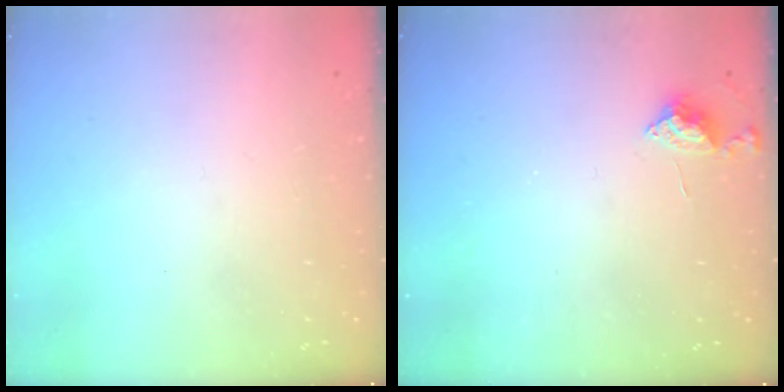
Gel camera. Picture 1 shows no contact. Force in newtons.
{"total": 6.8, "press": 6.8, "slide": 0.8}